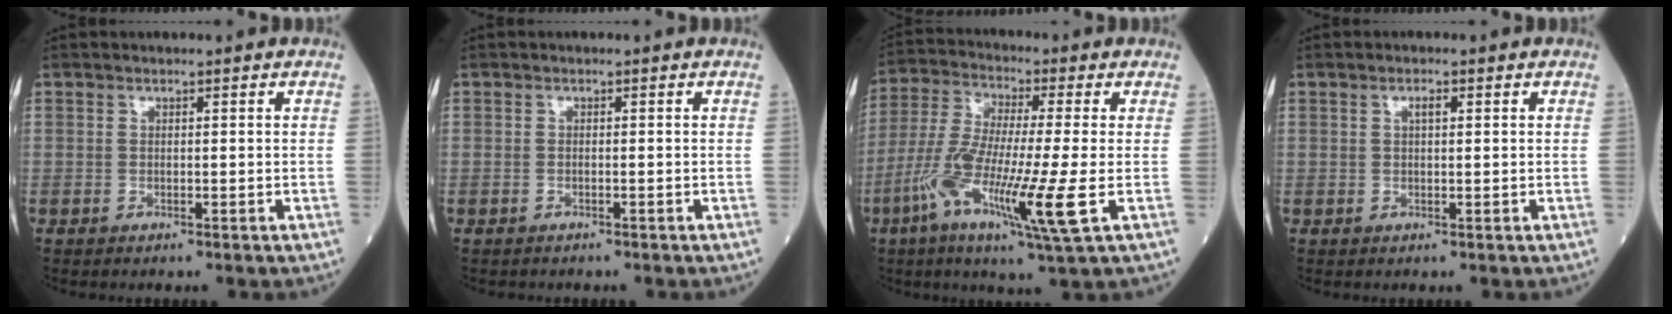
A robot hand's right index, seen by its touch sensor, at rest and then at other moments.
{"total": 0.8, "force": [-0.6, 0.5, -0.1], "torque": [-0.005, 0.003, -0.012]}
{"total": 14.3, "force": [-4.5, 0.2, 13.6], "torque": [-0.277, -0.025, -0.090]}
{"total": 1.4, "force": [0.5, 0.3, 1.2], "torque": [-0.026, 0.000, 0.009]}